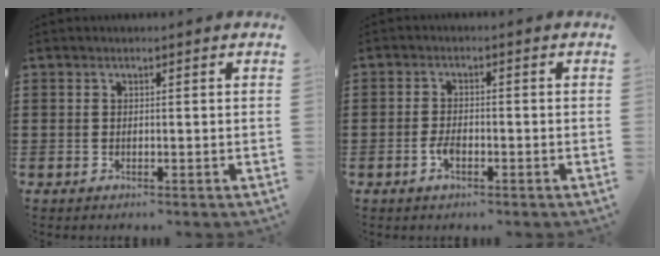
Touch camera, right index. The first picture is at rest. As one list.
[{"total": 2.5, "force": [-1.1, 1.0, 1.9], "torque": [-0.046, -0.004, -0.021]}]